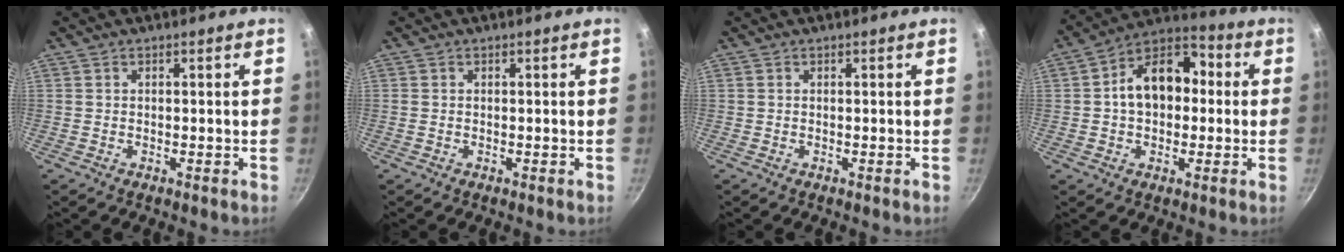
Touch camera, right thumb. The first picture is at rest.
{"total": 0.0}
{"total": 0.0}
{"total": 14.3, "force": [0.8, 10.1, 10.1], "torque": [-0.115, 0.040, -0.007]}